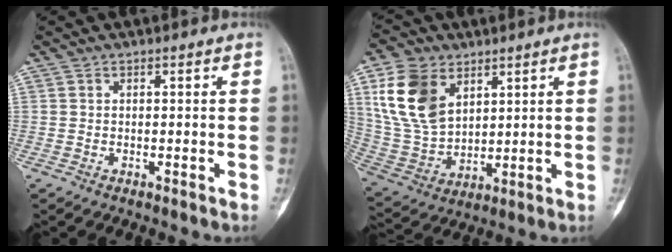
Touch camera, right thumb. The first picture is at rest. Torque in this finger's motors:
{"motor_torque": [-0.05, 2.76, 0.58, -0.14, 0.09]}